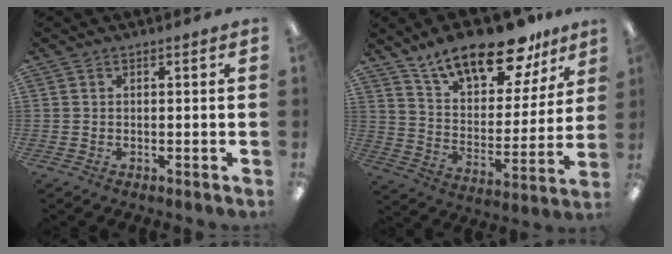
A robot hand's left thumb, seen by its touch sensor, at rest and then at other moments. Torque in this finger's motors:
{"motor_torque": [0.92, 0.92, 1.26, -1.50, 0.11]}